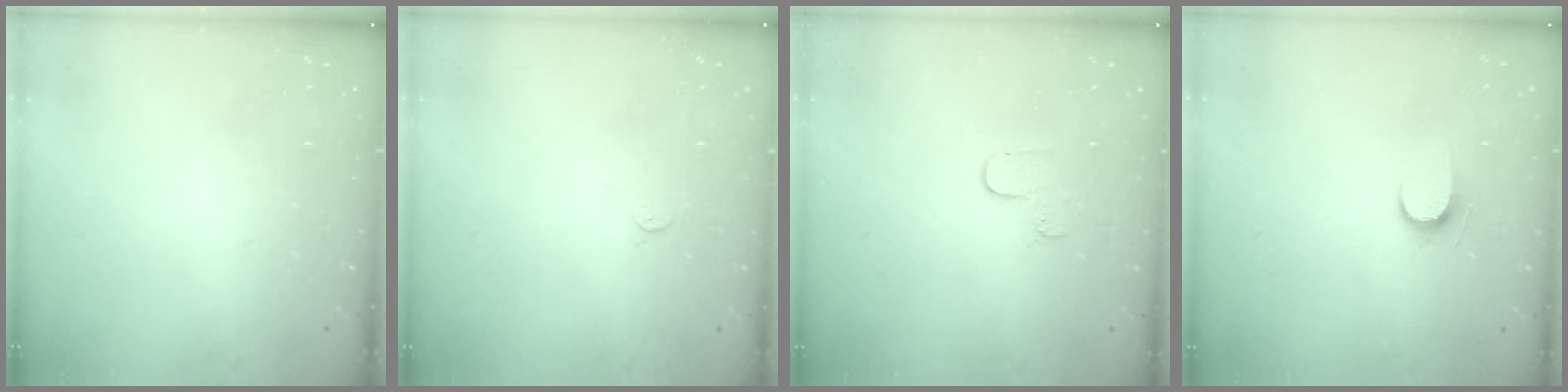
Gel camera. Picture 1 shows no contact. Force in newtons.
{"total": 3.2, "press": 3.2, "slide": 0.2}
{"total": 4.1, "press": 4.0, "slide": 0.4}
{"total": 6.0, "press": 6.0, "slide": 0.7}